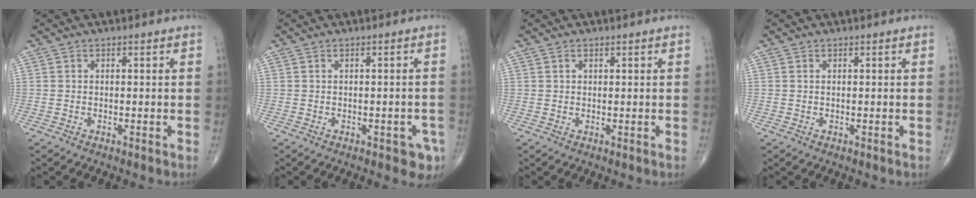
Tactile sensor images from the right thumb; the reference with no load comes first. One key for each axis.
{"total": 3.7, "fx": -1.7, "fy": 1.8, "fz": 2.8, "tx": -0.016, "ty": 0.005, "tz": -0.016}
{"total": 0.7, "fx": 0.4, "fy": 0.4, "fz": 0.4, "tx": -0.003, "ty": -0.003, "tz": 0.007}
{"total": 0.0}